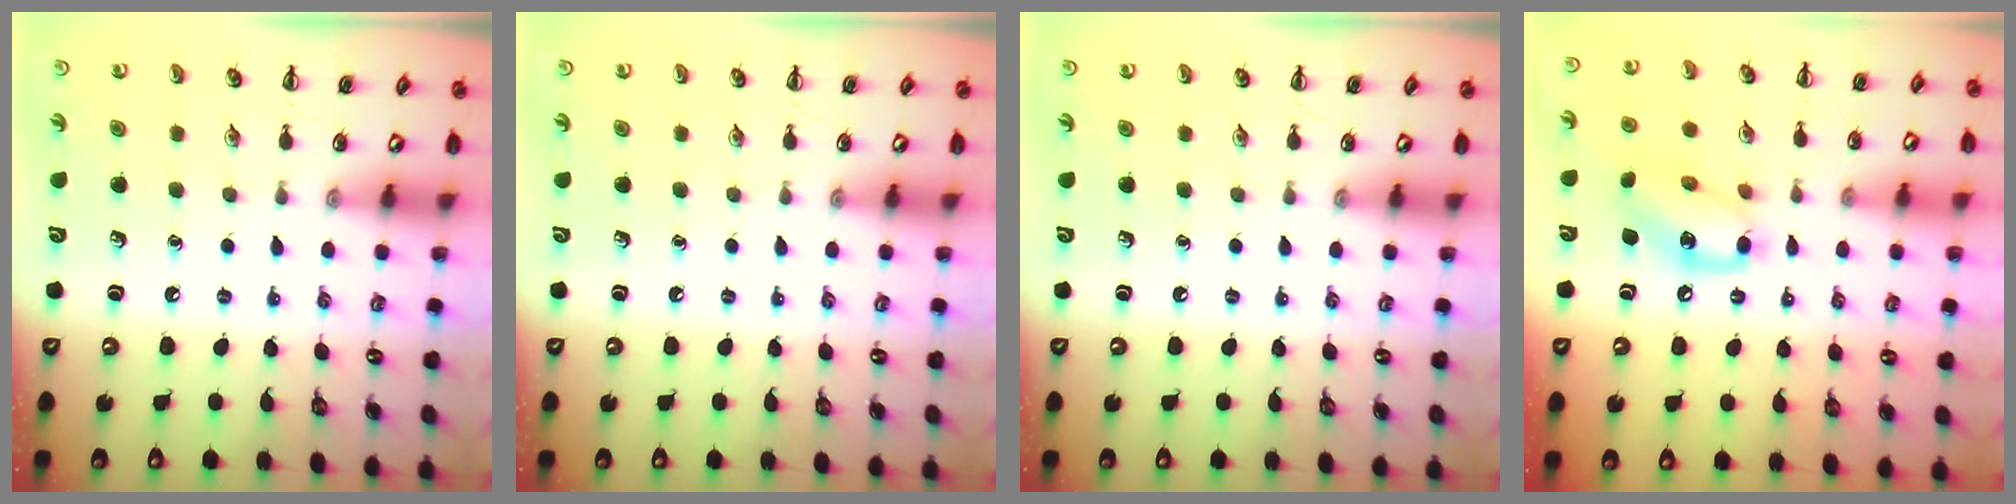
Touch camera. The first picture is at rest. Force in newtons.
{"total": 0.0}
{"total": 0.0}
{"total": 12.7, "press": 12.5, "slide": 2.2}